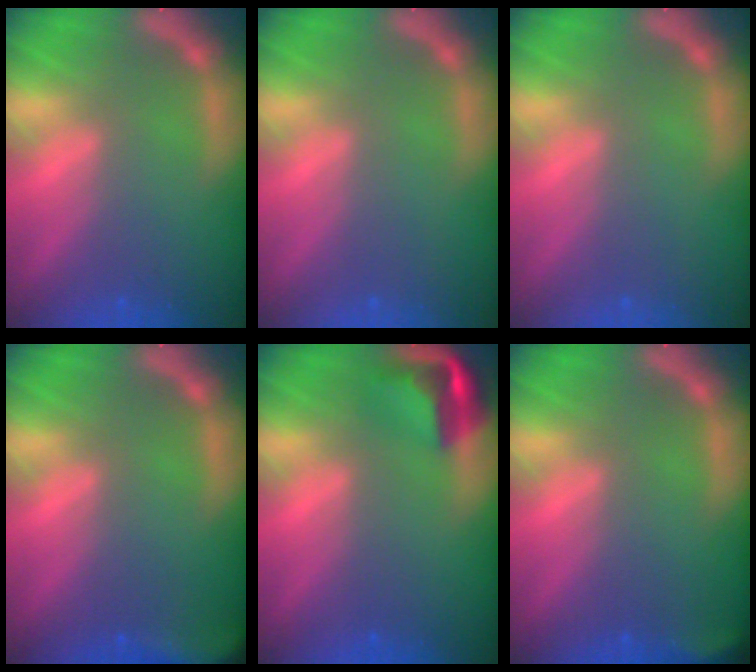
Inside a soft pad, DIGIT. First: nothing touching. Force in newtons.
{"total": 0.0}
{"total": 0.0}
{"total": 6.4}
{"total": 4.4}
{"total": 2.4}